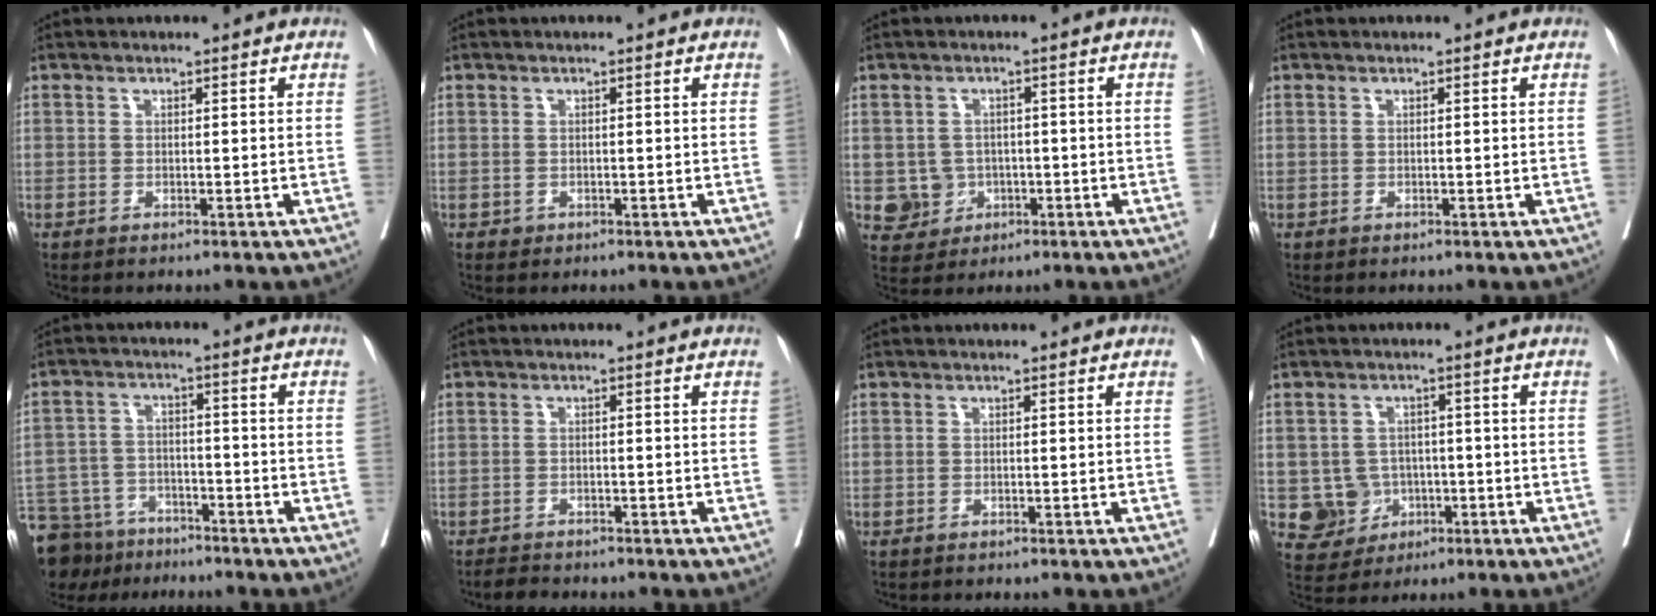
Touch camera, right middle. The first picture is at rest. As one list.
[{"total": 0.5, "force": [-0.2, 0.5, 0.1], "torque": [-0.007, 0.000, 0.001]}, {"total": 4.5, "force": [-0.8, 4.4, 0.5], "torque": [0.003, 0.009, -0.006]}, {"total": 0.0}, {"total": 14.0, "force": [-11.5, 7.0, 4.1], "torque": [-0.099, 0.006, -0.176]}, {"total": 2.6, "force": [-2.5, 0.8, 0.3], "torque": [-0.013, -0.009, -0.041]}, {"total": 0.0}, {"total": 5.5, "force": [-1.0, 5.3, 0.9], "torque": [-0.008, 0.008, -0.008]}]